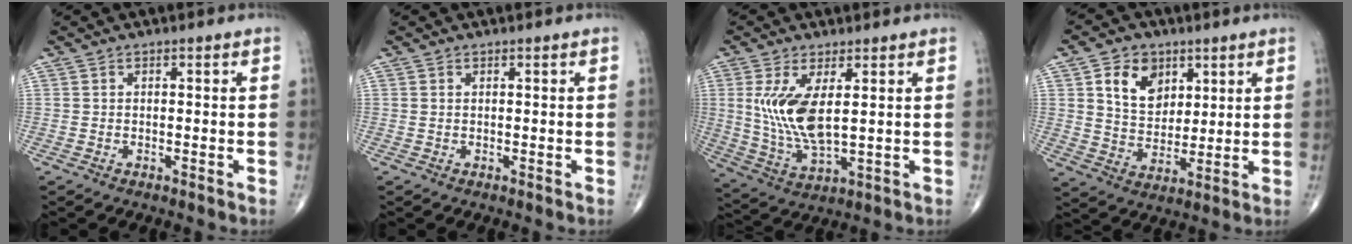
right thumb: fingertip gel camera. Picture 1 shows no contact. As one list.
[{"total": 0.0}, {"total": 10.8, "force": [2.2, 4.2, 9.6], "torque": [-0.202, -0.022, 0.056]}, {"total": 9.8, "force": [4.1, 7.3, 5.1], "torque": [-0.058, -0.023, 0.079]}]